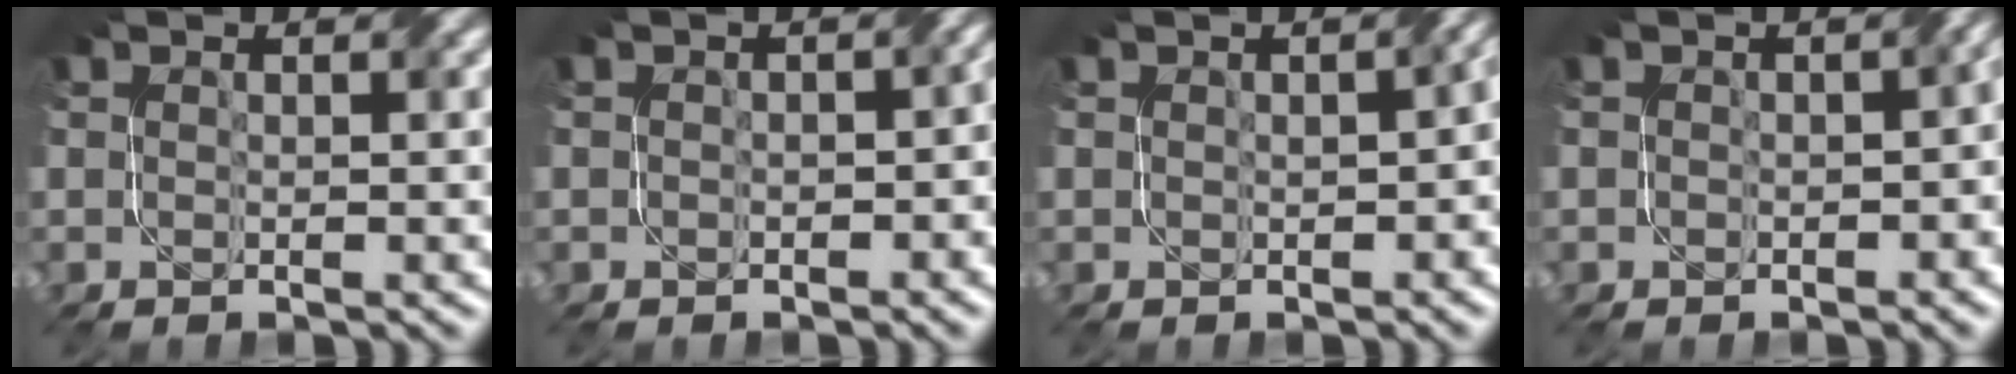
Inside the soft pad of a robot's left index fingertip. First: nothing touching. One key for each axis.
{"total": 2.7, "fx": -0.2, "fy": 1.8, "fz": 2.1, "tx": -0.011, "ty": -0.003, "tz": 0.002}
{"total": 3.5, "fx": 0.1, "fy": 1.8, "fz": 3.0, "tx": -0.025, "ty": 0.002, "tz": 0.012}
{"total": 3.1, "fx": -0.1, "fy": 2.0, "fz": 2.4, "tx": -0.013, "ty": -0.001, "tz": 0.002}